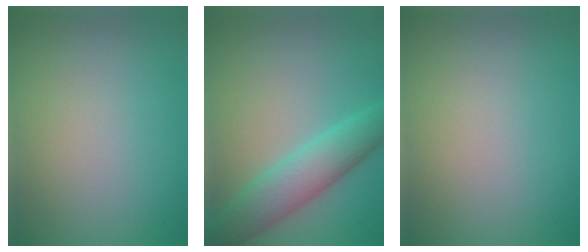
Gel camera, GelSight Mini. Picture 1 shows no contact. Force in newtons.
{"total": 5.4, "press": 5.4, "slide": 0.1}
{"total": 0.0}